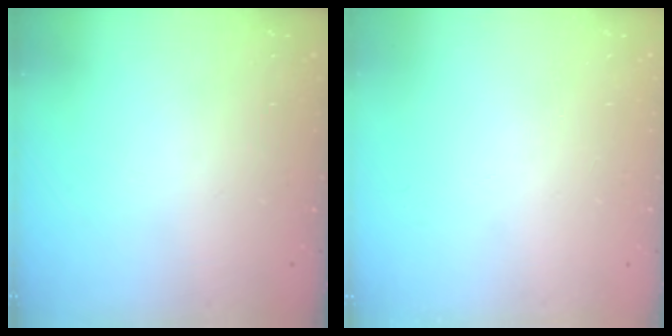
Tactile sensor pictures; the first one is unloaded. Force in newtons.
{"total": 0.0}